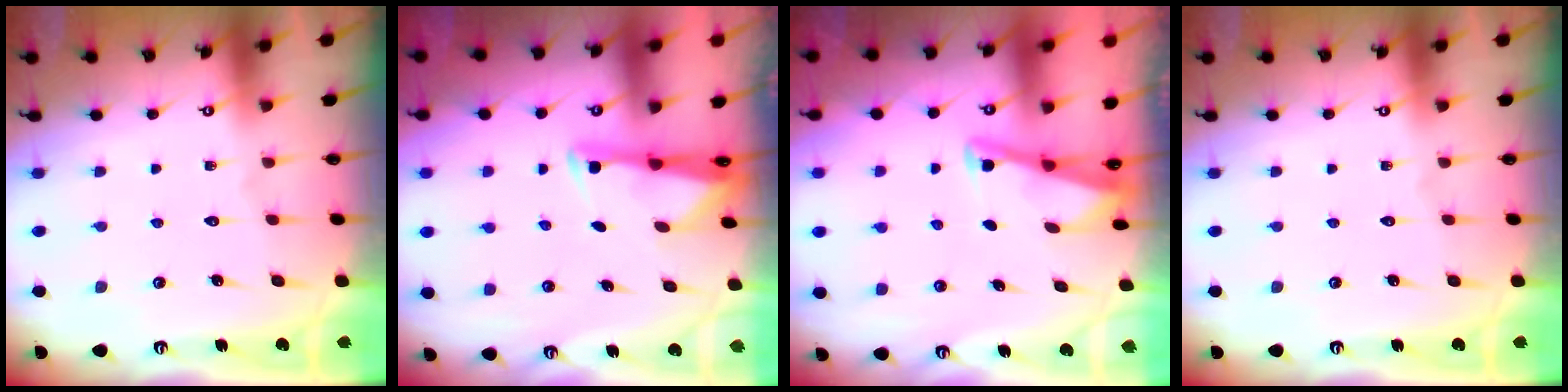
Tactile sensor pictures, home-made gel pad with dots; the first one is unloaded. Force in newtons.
{"total": 2.8, "press": 2.7, "slide": 0.4}
{"total": 2.8, "press": 2.8, "slide": 0.4}
{"total": 0.0}